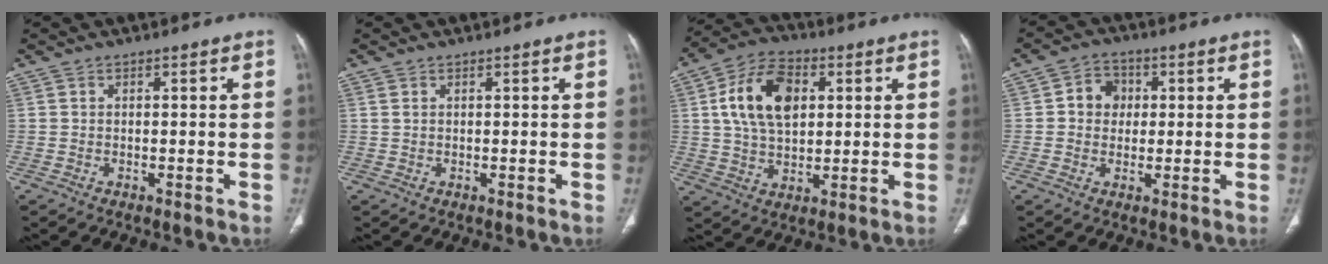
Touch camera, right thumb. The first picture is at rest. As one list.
[{"total": 0.6, "force": [0.3, 0.3, 0.4], "torque": [-0.009, 0.007, 0.009]}, {"total": 14.0, "force": [3.3, 8.7, 10.4], "torque": [-0.173, 0.005, 0.057]}, {"total": 5.7, "force": [0.8, 5.0, 2.7], "torque": [-0.014, 0.008, 0.006]}]